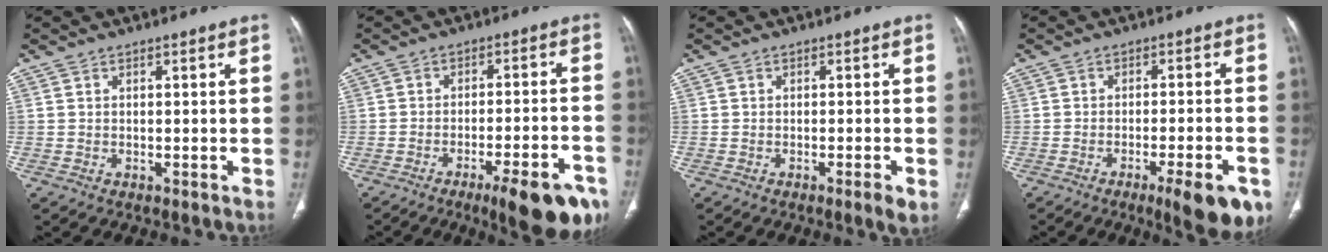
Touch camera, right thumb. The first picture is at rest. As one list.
[{"total": 14.4, "force": [-8.6, 3.6, 10.9], "torque": [-0.104, 0.050, -0.117]}, {"total": 2.7, "force": [-1.2, 0.3, 2.4], "torque": [-0.036, -0.005, -0.019]}, {"total": 10.6, "force": [-5.7, 2.4, 8.6], "torque": [-0.099, 0.011, -0.076]}]